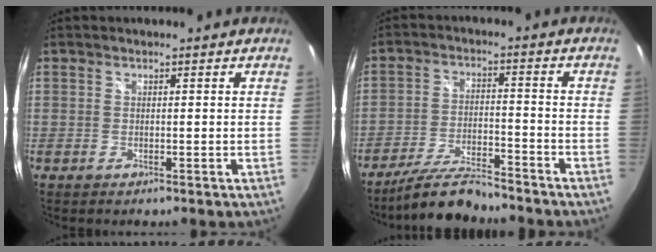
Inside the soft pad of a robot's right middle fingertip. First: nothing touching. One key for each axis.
{"total": 9.4, "fx": -8.6, "fy": 0.9, "fz": 3.7, "tx": -0.087, "ty": -0.004, "tz": -0.155}